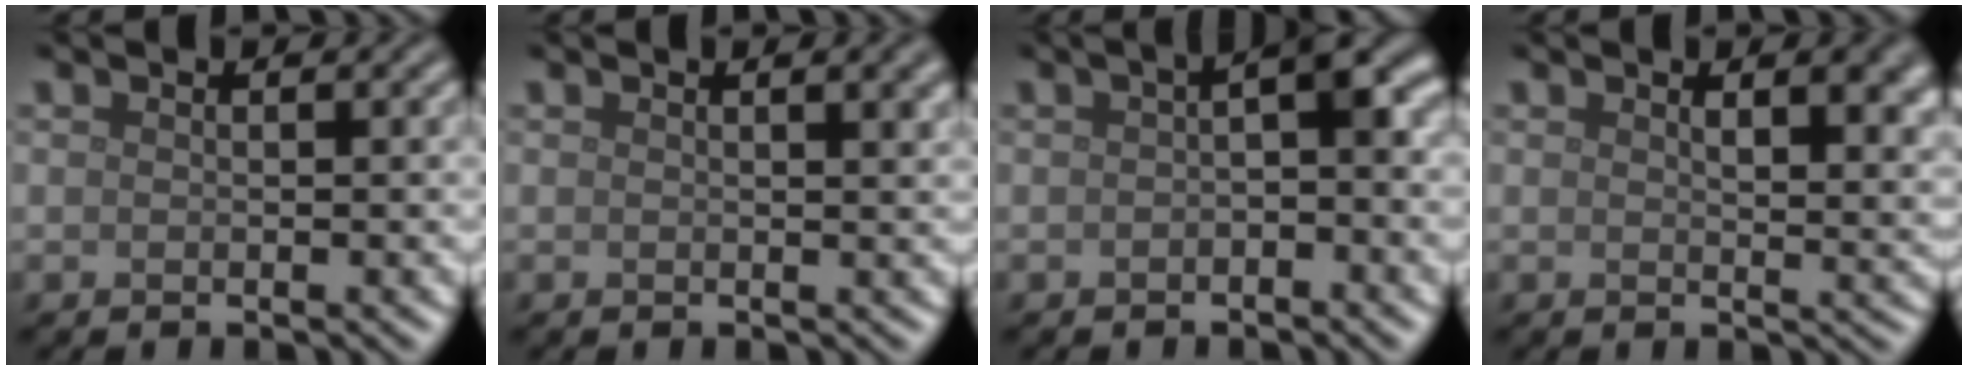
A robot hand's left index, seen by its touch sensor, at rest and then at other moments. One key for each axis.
{"total": 2.2, "fx": 1.1, "fy": 0.7, "fz": 1.8, "tx": -0.012, "ty": 0.005, "tz": 0.015}
{"total": 3.3, "fx": 0.0, "fy": 0.9, "fz": 3.1, "tx": -0.044, "ty": 0.014, "tz": -0.005}
{"total": 5.4, "fx": 2.2, "fy": 2.3, "fz": 4.4, "tx": -0.041, "ty": -0.003, "tz": 0.036}